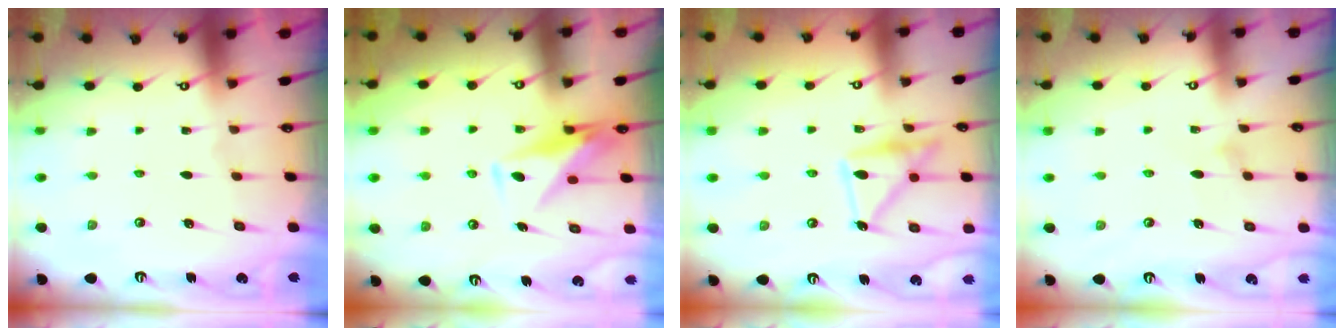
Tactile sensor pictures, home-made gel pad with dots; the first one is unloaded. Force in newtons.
{"total": 10.2, "press": 10.2, "slide": 0.8}
{"total": 16.6, "press": 16.5, "slide": 1.0}
{"total": 8.2, "press": 8.1, "slide": 0.4}